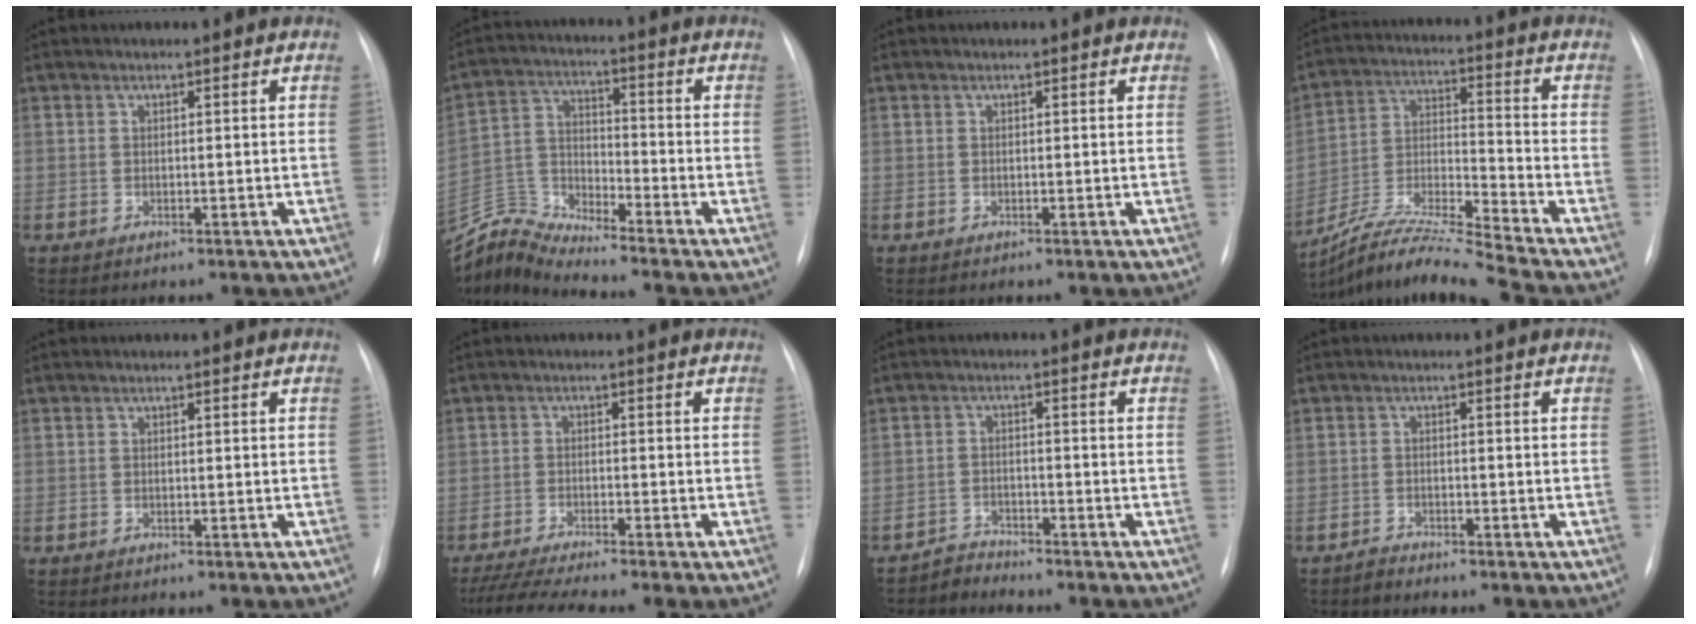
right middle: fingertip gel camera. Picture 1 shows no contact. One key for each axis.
{"total": 8.7, "fx": -8.5, "fy": -1.7, "fz": -0.2, "tx": -0.015, "ty": 0.022, "tz": -0.168}
{"total": 0.0}
{"total": 14.5, "fx": -13.2, "fy": -2.8, "fz": 5.3, "tx": -0.101, "ty": -0.006, "tz": -0.246}
{"total": 0.0}
{"total": 9.0, "fx": -7.7, "fy": -0.6, "fz": 4.8, "tx": -0.077, "ty": -0.021, "tz": -0.125}
{"total": 2.7, "fx": -2.4, "fy": 0.0, "fz": -1.2, "tx": 0.028, "ty": -0.012, "tz": -0.046}
{"total": 1.2, "fx": -1.2, "fy": 0.1, "fz": -0.3, "tx": 0.007, "ty": -0.005, "tz": -0.024}